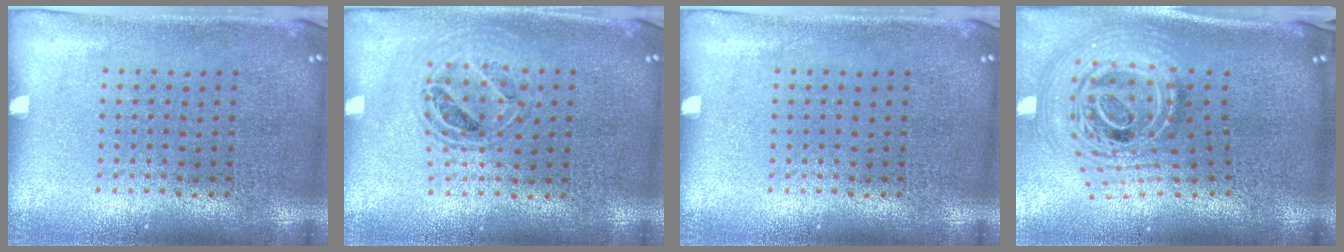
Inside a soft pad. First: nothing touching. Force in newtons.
{"total": 0.8, "press": 0.8, "slide": 0.0}
{"total": 0.0}
{"total": 2.9, "press": 2.0, "slide": 2.2}